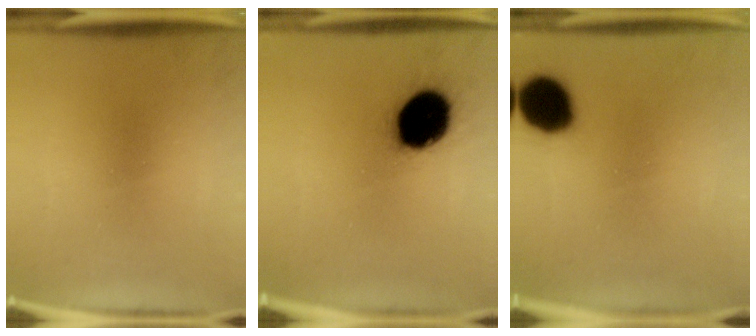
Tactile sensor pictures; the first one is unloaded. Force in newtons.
{"total": 18.6}
{"total": 13.2}